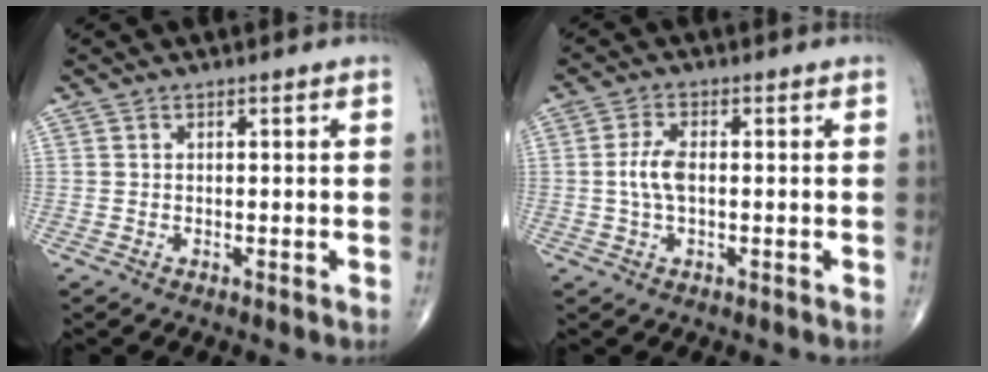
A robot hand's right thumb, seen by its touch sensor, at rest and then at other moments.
{"total": 4.5, "force": [-0.1, 2.1, 4.0], "torque": [-0.092, 0.006, -0.005]}